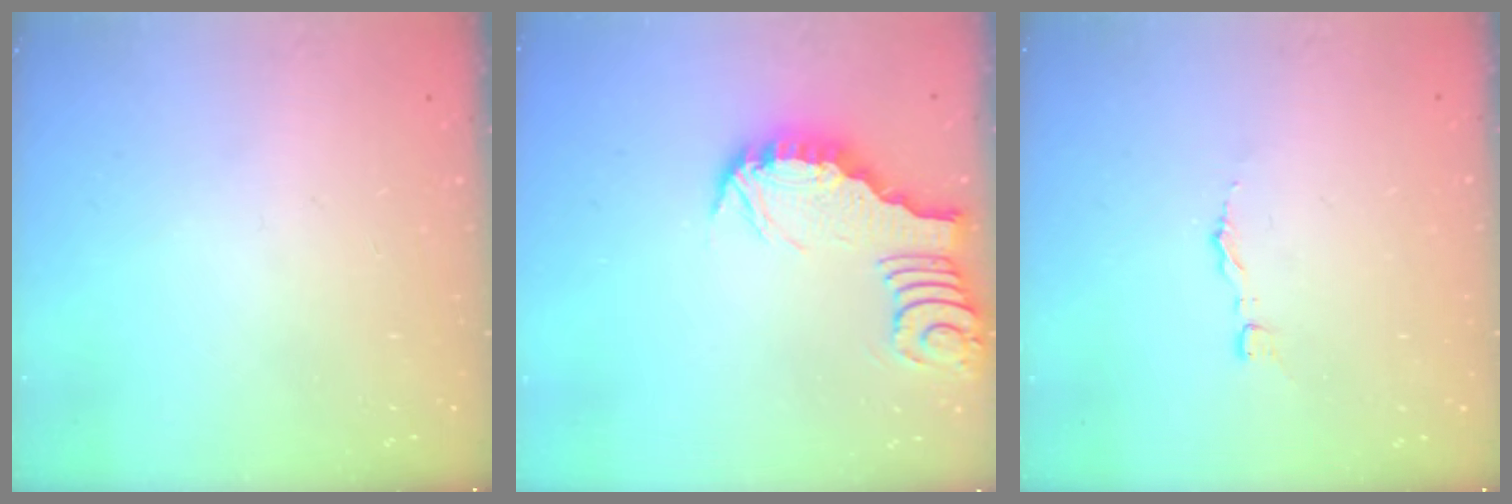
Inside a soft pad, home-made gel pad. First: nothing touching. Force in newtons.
{"total": 3.2, "press": 3.2, "slide": 0.4}
{"total": 2.9, "press": 2.9, "slide": 0.1}